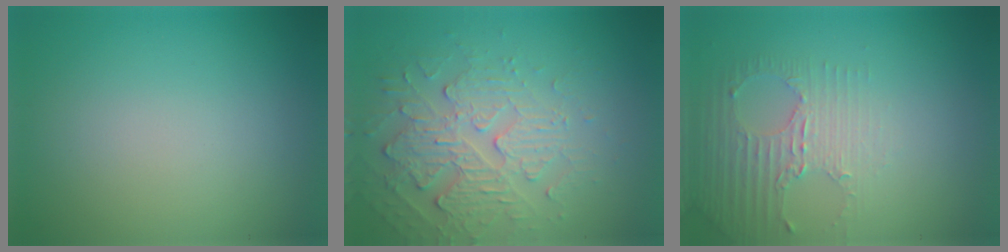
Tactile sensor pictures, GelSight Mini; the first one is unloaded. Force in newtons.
{"total": 4.0, "press": 3.5, "slide": 2.0}
{"total": 2.9, "press": 2.3, "slide": 1.8}